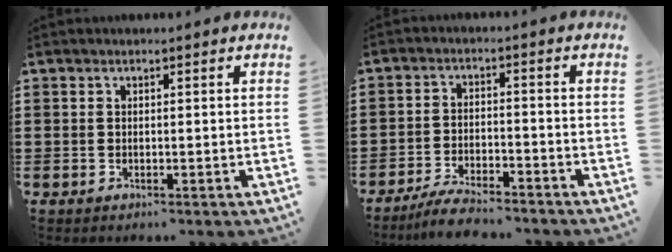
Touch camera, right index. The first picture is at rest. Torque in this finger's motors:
{"motor_torque": [-0.45, 0.51, 0.35, 0.05]}